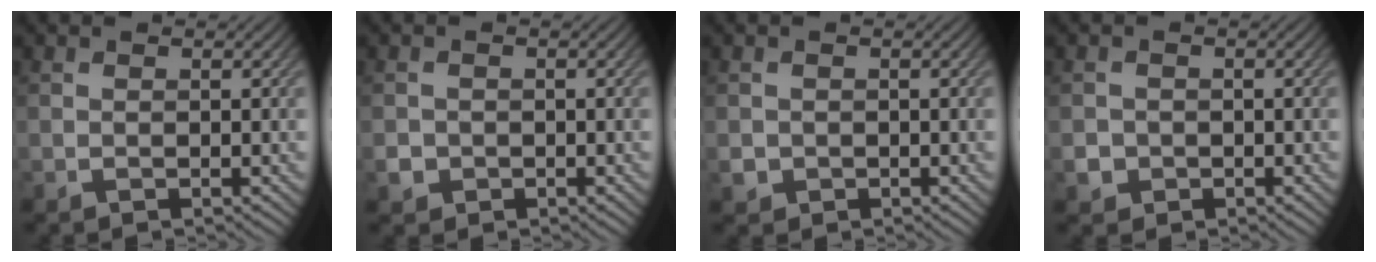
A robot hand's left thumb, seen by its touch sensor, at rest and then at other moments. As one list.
[{"total": 1.7, "force": [-0.6, 1.6, 0.4], "torque": [-0.006, -0.006, -0.014]}, {"total": 1.5, "force": [-0.4, 1.4, 0.3], "torque": [-0.005, -0.008, -0.010]}, {"total": 2.0, "force": [-0.7, 1.8, 0.4], "torque": [-0.005, -0.006, -0.014]}]